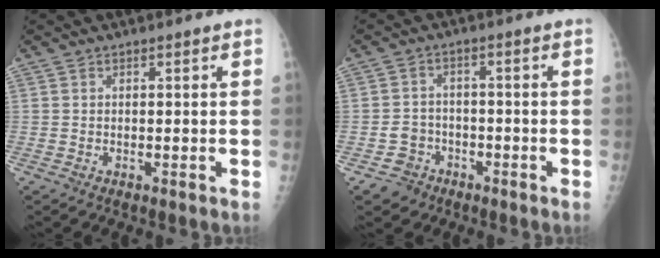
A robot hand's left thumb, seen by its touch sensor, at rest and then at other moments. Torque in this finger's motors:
{"motor_torque": [-0.01, 0.01, 0.04, 0.04, 0.00]}